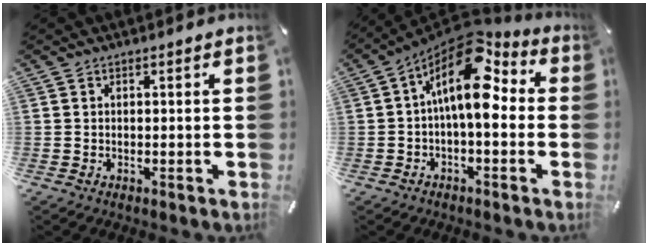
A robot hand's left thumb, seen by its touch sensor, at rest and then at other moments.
{"total": 14.6, "force": [4.4, 6.7, 12.2], "torque": [-0.219, -0.046, 0.069]}